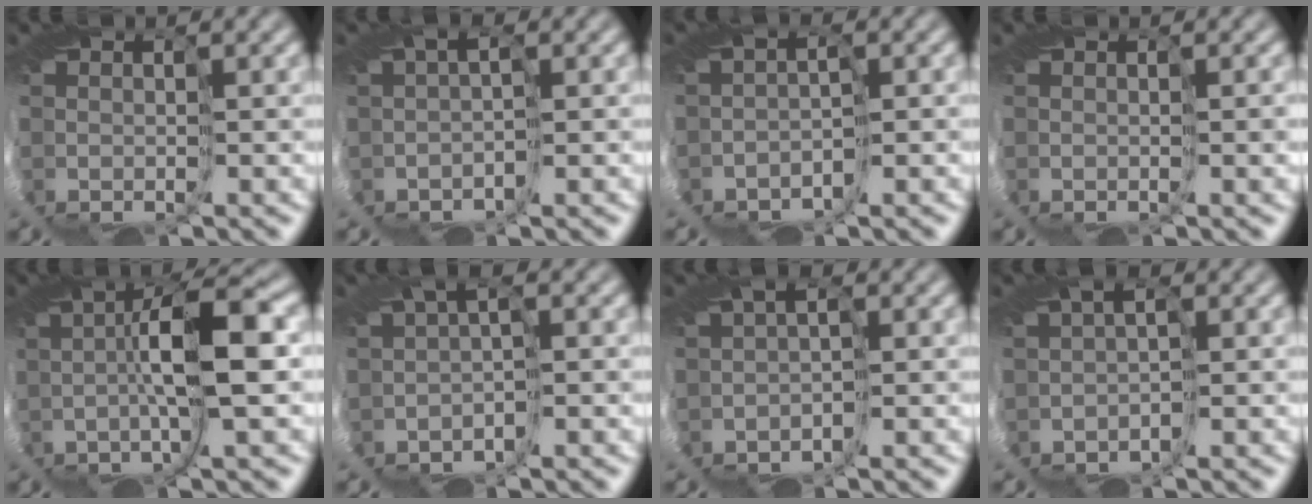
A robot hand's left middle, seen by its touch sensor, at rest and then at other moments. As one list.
[{"total": 0.8, "force": [-0.8, -0.2, 0.1], "torque": [-0.003, -0.005, -0.016]}, {"total": 3.0, "force": [-2.7, 0.8, 1.0], "torque": [-0.020, -0.008, -0.045]}, {"total": 1.3, "force": [0.0, 0.4, 1.3], "torque": [-0.013, -0.003, 0.006]}, {"total": 5.1, "force": [0.2, 0.3, 5.1], "torque": [-0.089, 0.017, -0.003]}, {"total": 1.6, "force": [-1.5, -0.1, 0.3], "torque": [-0.011, -0.006, -0.033]}, {"total": 1.4, "force": [-1.3, 0.3, 0.4], "torque": [-0.011, -0.007, -0.026]}, {"total": 1.1, "force": [-1.0, 0.2, 0.3], "torque": [-0.008, -0.006, -0.022]}]